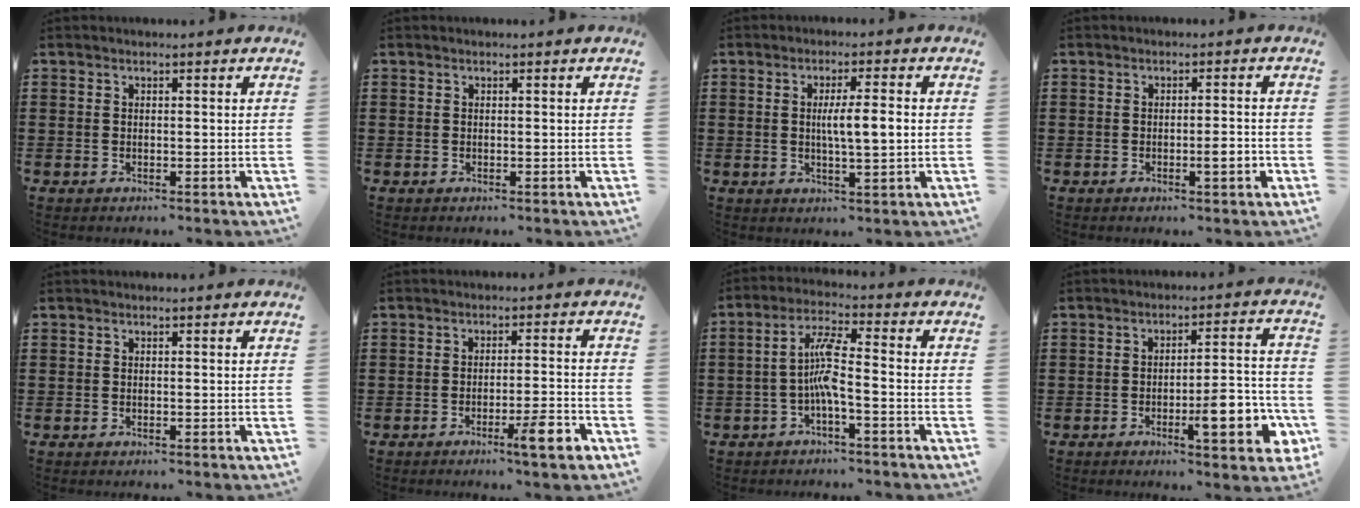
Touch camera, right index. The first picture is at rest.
{"total": 0.0}
{"total": 5.6, "force": [0.3, 1.0, 5.5], "torque": [-0.099, 0.001, 0.002]}
{"total": 3.2, "force": [-1.0, 0.5, 3.0], "torque": [-0.041, -0.002, -0.020]}
{"total": 0.0}
{"total": 5.8, "force": [-3.2, 0.4, 4.9], "torque": [-0.073, -0.006, -0.049]}
{"total": 6.3, "force": [-1.7, 1.1, 6.0], "torque": [-0.123, 0.002, -0.036]}
{"total": 9.0, "force": [-3.5, 2.4, 8.0], "torque": [-0.109, 0.000, -0.056]}